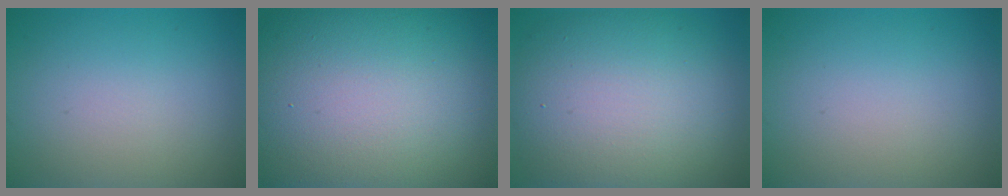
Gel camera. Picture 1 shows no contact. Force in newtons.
{"total": 22.3, "press": 22.3, "slide": 1.1}
{"total": 12.4, "press": 12.4, "slide": 0.6}
{"total": 0.0}